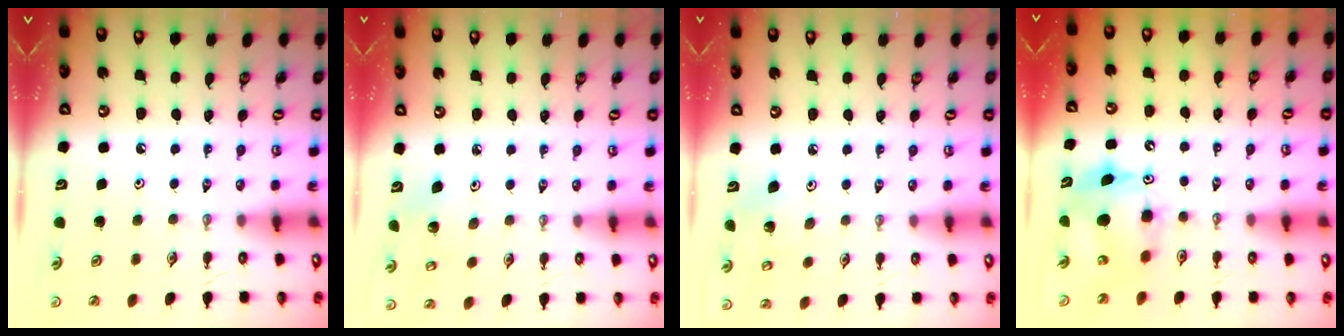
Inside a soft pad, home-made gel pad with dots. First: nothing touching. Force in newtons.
{"total": 3.0, "press": 2.6, "slide": 1.5}
{"total": 5.6, "press": 5.3, "slide": 1.6}
{"total": 8.8, "press": 8.8, "slide": 0.3}